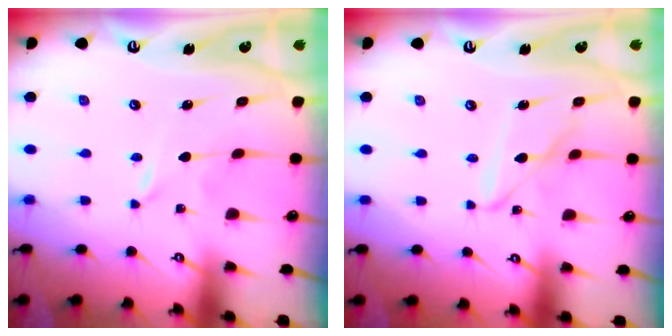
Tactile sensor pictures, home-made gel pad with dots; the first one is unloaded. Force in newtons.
{"total": 6.7, "press": 6.7, "slide": 0.4}